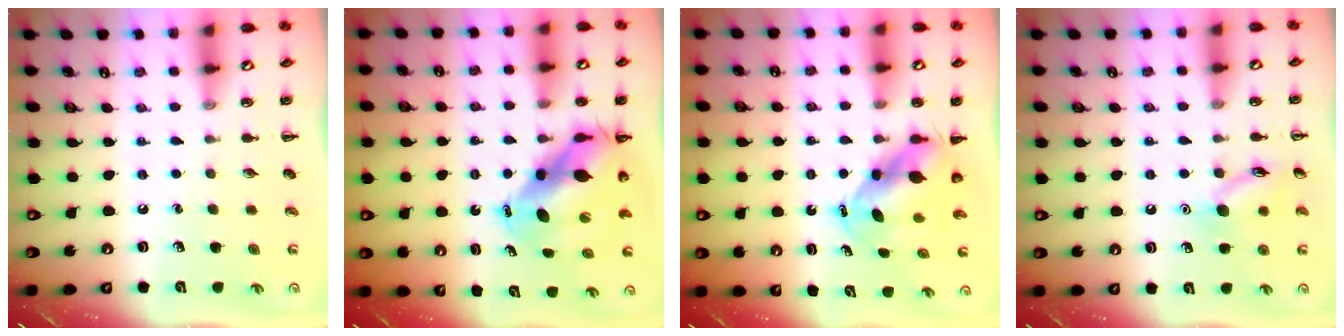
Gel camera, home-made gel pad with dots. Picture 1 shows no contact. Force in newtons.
{"total": 9.5, "press": 9.1, "slide": 2.4}
{"total": 5.7, "press": 5.6, "slide": 1.2}
{"total": 10.6, "press": 10.6, "slide": 0.5}